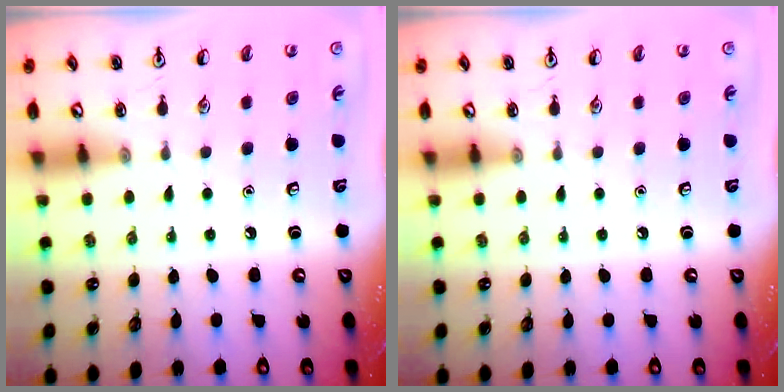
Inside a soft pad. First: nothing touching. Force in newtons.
{"total": 0.0}